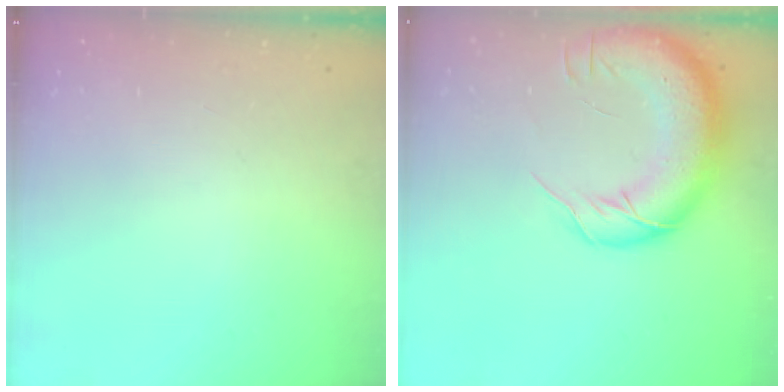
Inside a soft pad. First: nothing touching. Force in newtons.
{"total": 19.3, "press": 18.7, "slide": 4.5}